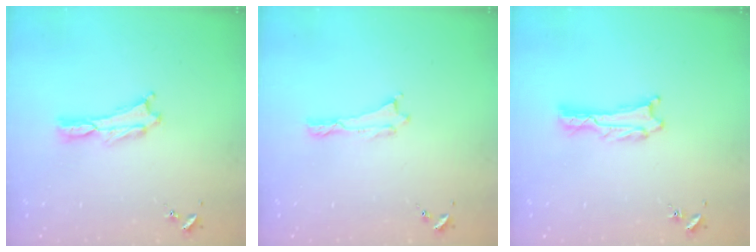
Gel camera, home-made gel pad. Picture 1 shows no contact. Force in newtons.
{"total": 0.0}
{"total": 0.9, "press": 0.8, "slide": 0.1}